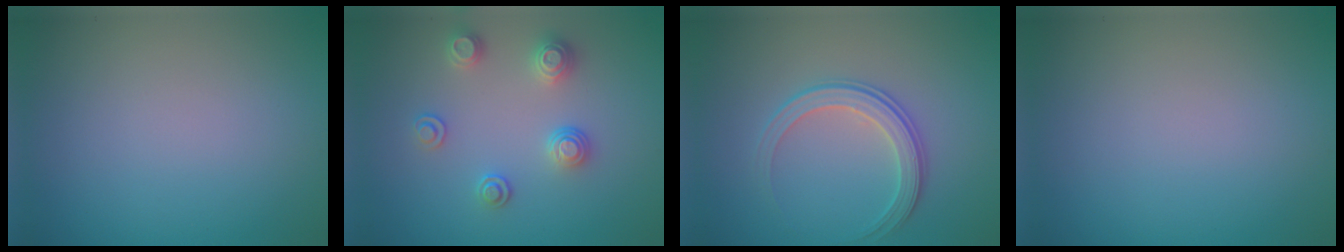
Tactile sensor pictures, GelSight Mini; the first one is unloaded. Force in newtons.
{"total": 2.6, "press": 2.6, "slide": 0.4}
{"total": 3.1, "press": 2.7, "slide": 1.4}
{"total": 0.0}